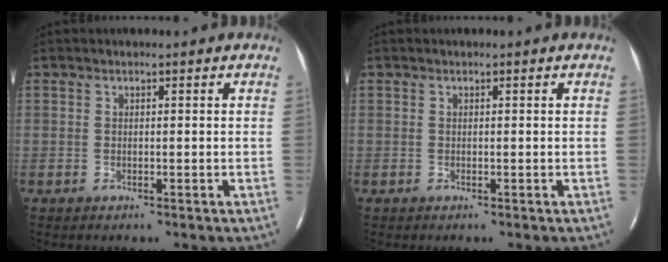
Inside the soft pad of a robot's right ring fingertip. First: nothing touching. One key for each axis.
{"total": 0.0}